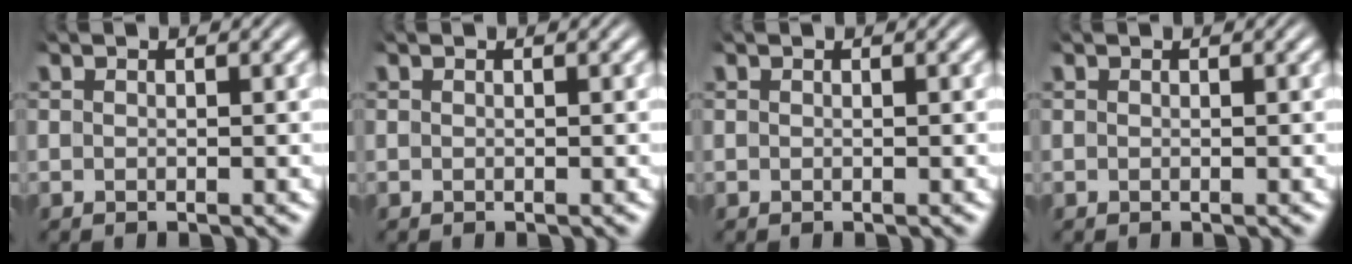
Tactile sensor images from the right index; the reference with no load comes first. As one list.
[{"total": 0.0}, {"total": 0.0}, {"total": 0.0}]